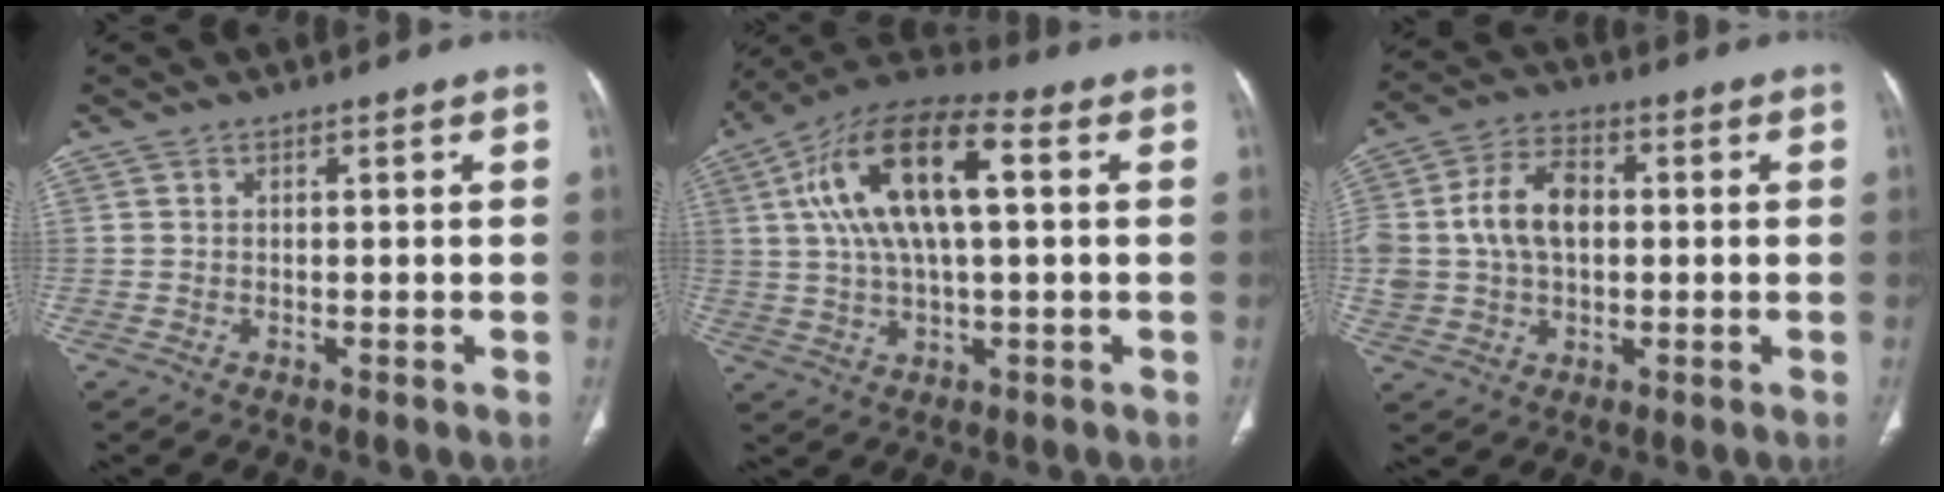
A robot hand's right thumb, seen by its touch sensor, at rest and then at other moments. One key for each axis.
{"total": 17.8, "fx": 3.8, "fy": 7.1, "fz": 15.9, "tx": -0.294, "ty": 0.028, "tz": 0.060}
{"total": 11.7, "fx": 0.9, "fy": 8.0, "fz": 8.5, "tx": -0.148, "ty": 0.018, "tz": 0.017}